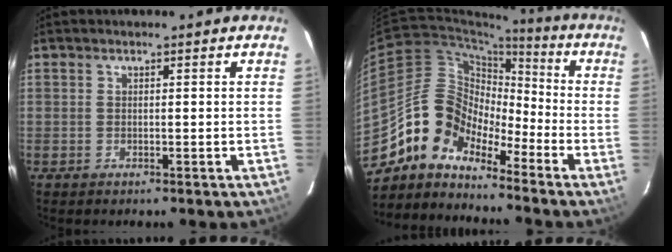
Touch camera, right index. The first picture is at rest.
{"total": 10.8, "force": [-8.4, 6.0, 3.3], "torque": [-0.055, 0.035, -0.178]}